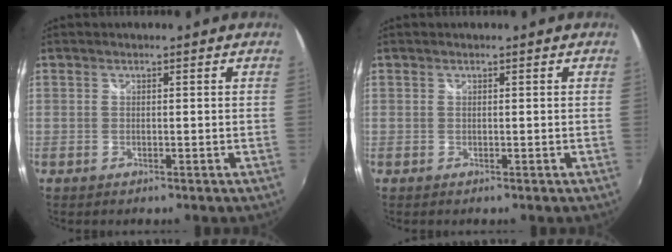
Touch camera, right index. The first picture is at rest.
{"total": 0.0}